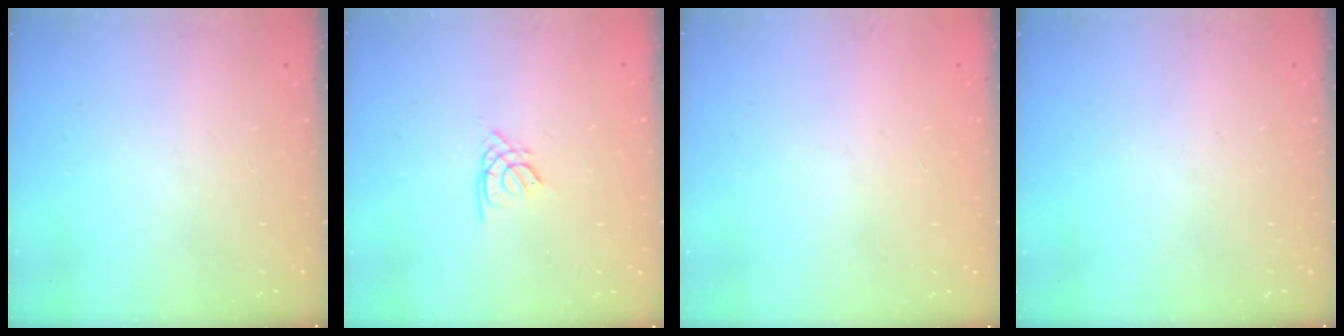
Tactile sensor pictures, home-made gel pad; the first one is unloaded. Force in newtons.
{"total": 2.1, "press": 2.1, "slide": 0.4}
{"total": 1.0, "press": 0.9, "slide": 0.3}
{"total": 0.0}